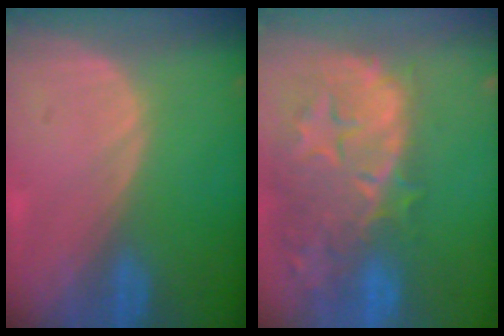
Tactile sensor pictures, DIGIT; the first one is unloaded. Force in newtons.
{"total": 14.7, "press": 11.8, "slide": 8.8}